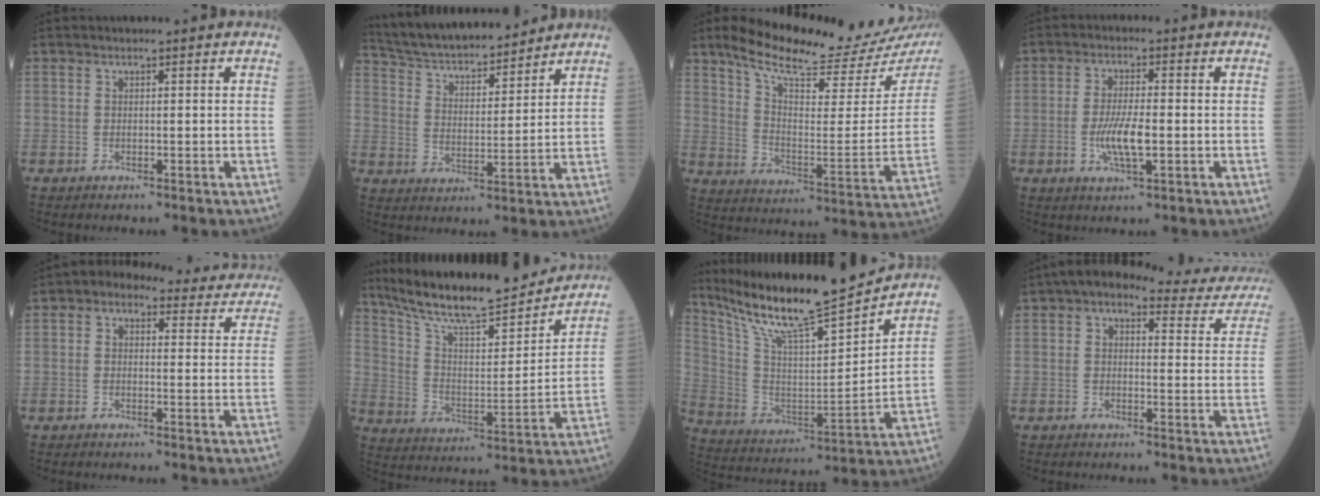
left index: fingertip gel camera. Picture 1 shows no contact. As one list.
[{"total": 16.8, "force": [15.4, 2.8, 6.2], "torque": [-0.110, 0.019, 0.258]}, {"total": 22.6, "force": [19.4, 3.7, 10.9], "torque": [-0.177, -0.046, 0.267]}, {"total": 5.9, "force": [-1.3, 1.2, 5.6], "torque": [-0.117, -0.007, -0.024]}, {"total": 11.3, "force": [9.5, 5.2, 3.4], "torque": [-0.019, 0.036, 0.096]}, {"total": 21.1, "force": [18.7, 2.6, 9.4], "torque": [-0.161, -0.007, 0.295]}, {"total": 20.2, "force": [17.6, 0.5, 9.9], "torque": [-0.181, -0.011, 0.302]}, {"total": 13.6, "force": [11.7, 4.9, 4.8], "torque": [-0.034, 0.025, 0.114]}]